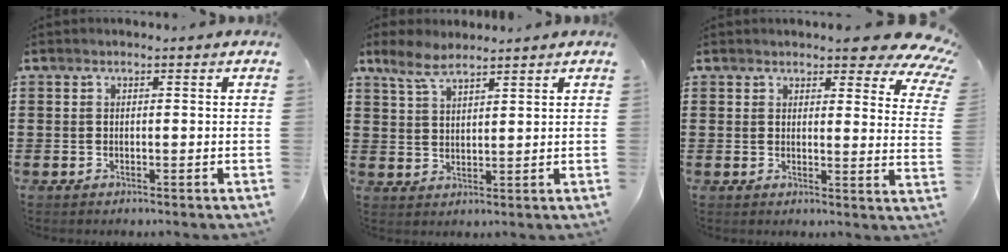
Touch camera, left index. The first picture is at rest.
{"total": 4.7, "force": [3.6, 1.4, 2.6], "torque": [-0.061, 0.000, 0.067]}
{"total": 5.5, "force": [4.6, 1.3, 2.6], "torque": [-0.045, -0.021, 0.078]}